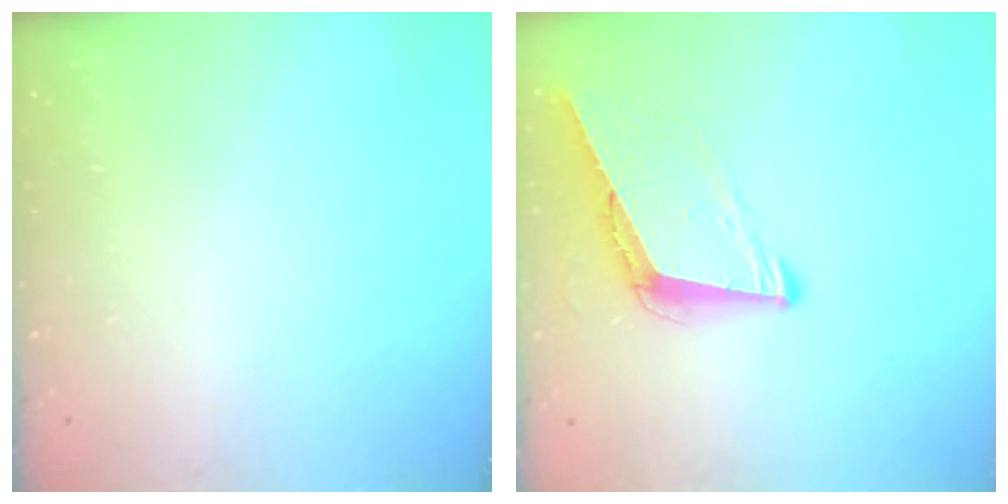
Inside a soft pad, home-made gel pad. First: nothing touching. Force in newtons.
{"total": 8.3, "press": 7.8, "slide": 3.1}